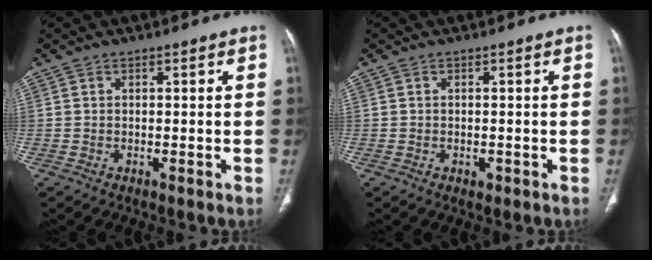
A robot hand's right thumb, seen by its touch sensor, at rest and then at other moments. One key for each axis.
{"total": 0.8, "fx": -0.4, "fy": 0.6, "fz": 0.4, "tx": -0.004, "ty": -0.001, "tz": -0.003}